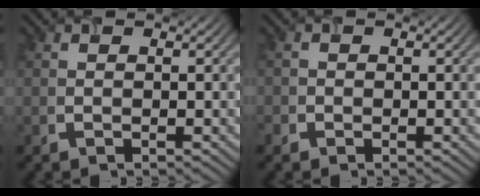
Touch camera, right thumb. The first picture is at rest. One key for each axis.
{"total": 1.2, "fx": -0.5, "fy": 1.1, "fz": 0.0, "tx": 0.005, "ty": -0.003, "tz": -0.014}